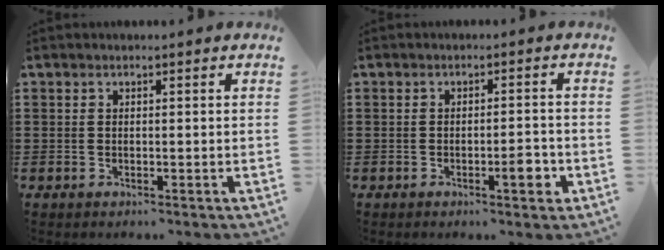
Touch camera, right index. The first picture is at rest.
{"total": 3.6, "force": [-1.5, 0.7, 3.2], "torque": [-0.041, -0.002, -0.027]}